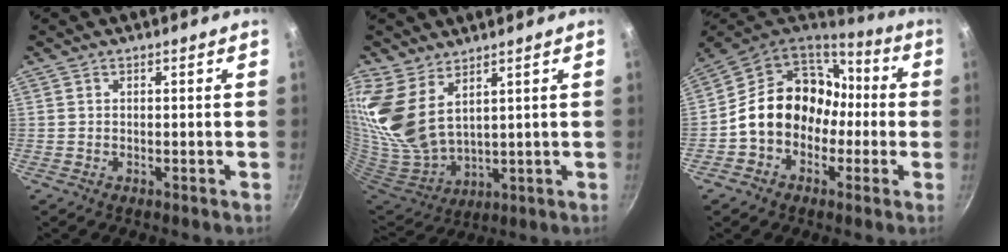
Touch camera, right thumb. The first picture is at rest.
{"total": 13.8, "force": [7.9, 7.1, 8.7], "torque": [-0.180, -0.059, 0.177]}
{"total": 16.6, "force": [-1.2, 13.7, 9.4], "torque": [-0.110, 0.064, -0.025]}